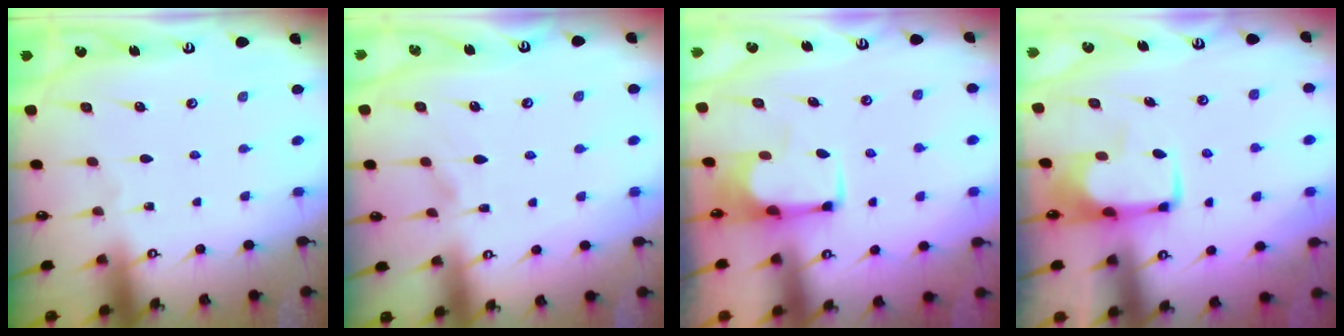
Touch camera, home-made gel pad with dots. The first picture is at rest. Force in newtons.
{"total": 1.8, "press": 1.6, "slide": 0.9}
{"total": 1.9, "press": 1.6, "slide": 1.0}
{"total": 1.5, "press": 1.4, "slide": 0.4}